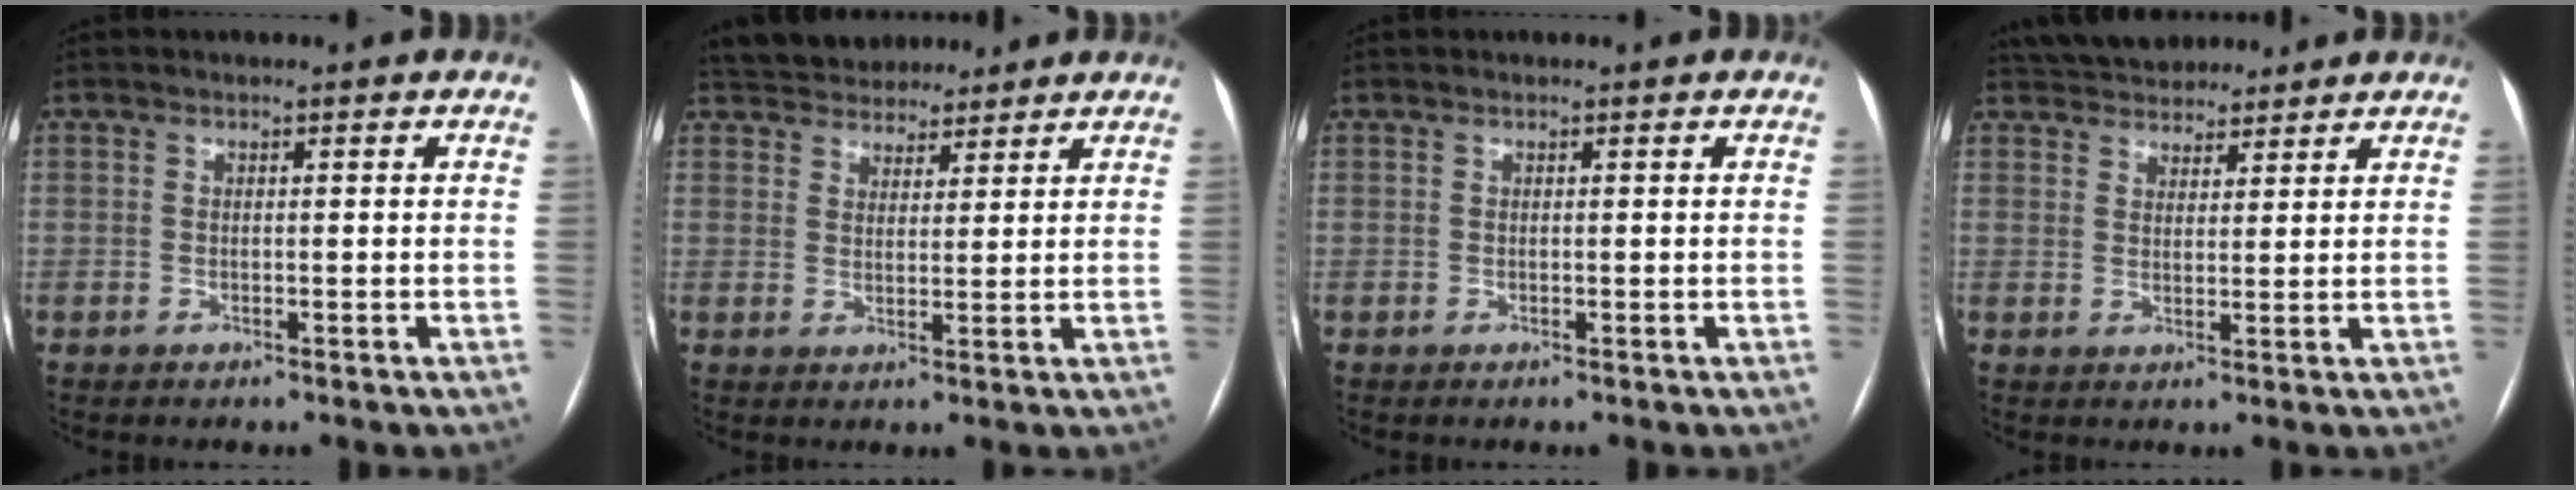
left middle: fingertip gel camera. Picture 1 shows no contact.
{"total": 10.1, "force": [8.9, 4.0, 2.4], "torque": [-0.036, 0.026, 0.140]}
{"total": 0.0}
{"total": 10.1, "force": [9.0, 3.6, 2.6], "torque": [-0.038, 0.028, 0.141]}